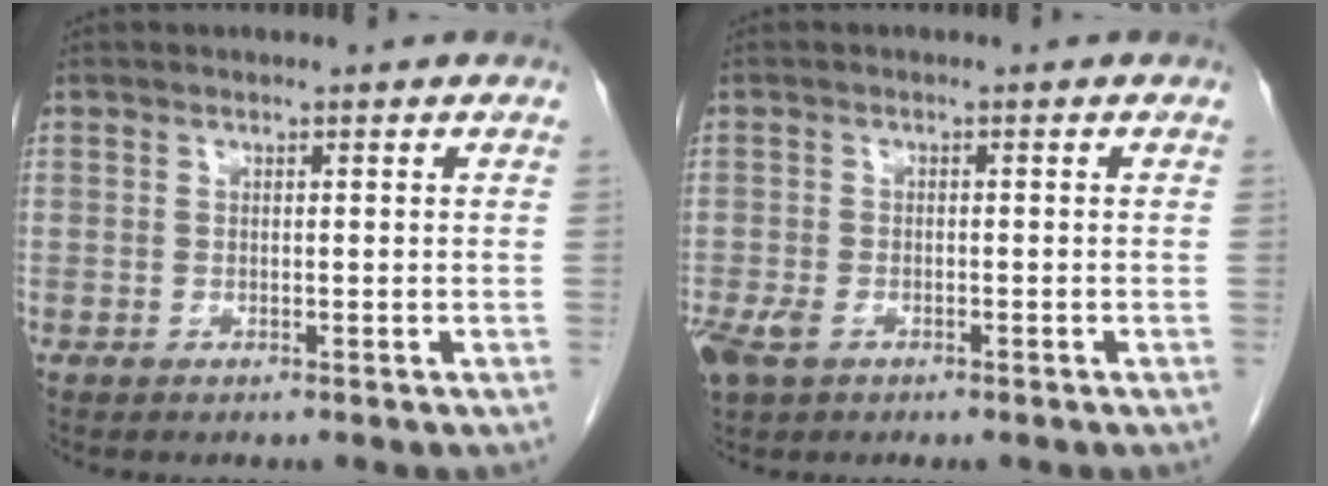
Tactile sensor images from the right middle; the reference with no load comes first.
{"total": 4.0, "force": [-2.2, 2.3, 2.4], "torque": [-0.053, -0.005, -0.036]}